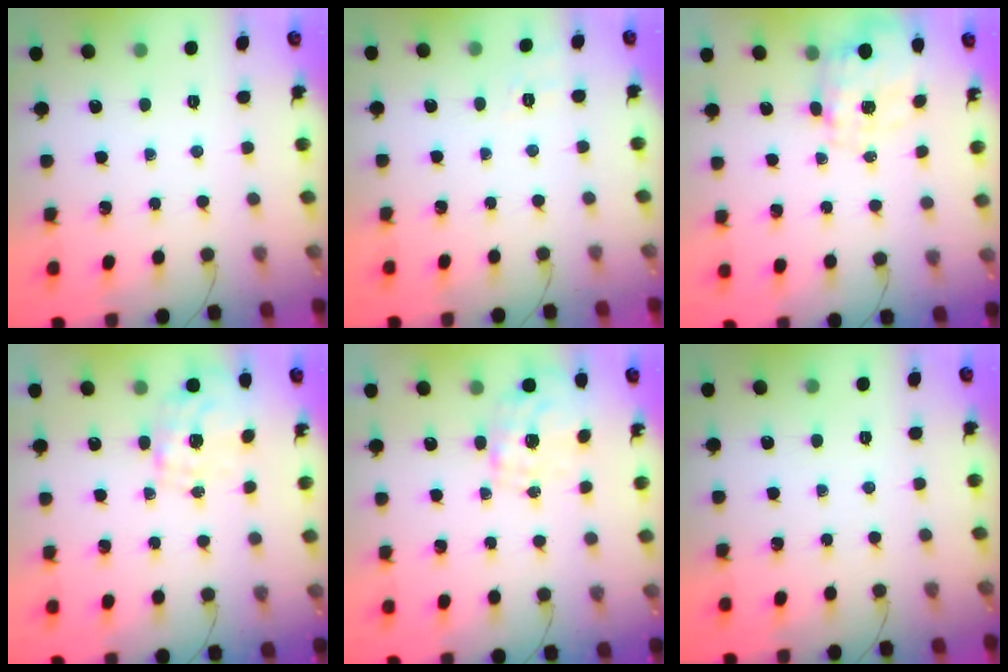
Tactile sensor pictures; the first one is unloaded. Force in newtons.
{"total": 7.2, "press": 7.0, "slide": 1.9}
{"total": 2.8, "press": 2.6, "slide": 1.2}
{"total": 1.5, "press": 1.3, "slide": 0.8}
{"total": 1.5, "press": 1.3, "slide": 0.8}
{"total": 0.0}